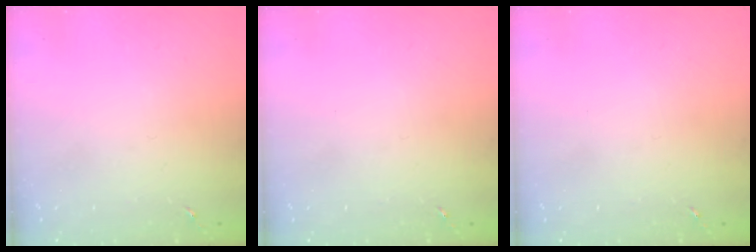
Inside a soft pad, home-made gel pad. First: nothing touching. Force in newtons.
{"total": 0.0}
{"total": 0.0}